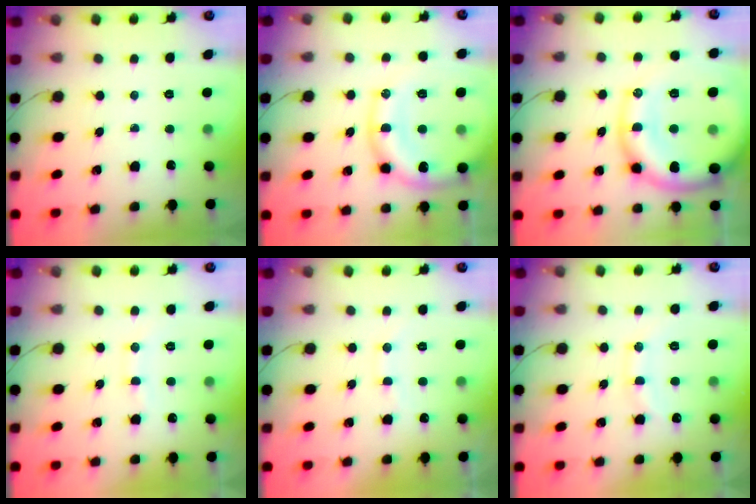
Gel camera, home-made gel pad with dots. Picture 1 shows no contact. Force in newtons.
{"total": 17.4, "press": 17.3, "slide": 1.5}
{"total": 21.7, "press": 21.7, "slide": 1.4}
{"total": 8.2, "press": 8.1, "slide": 1.0}
{"total": 7.0, "press": 6.9, "slide": 1.2}
{"total": 10.9, "press": 10.8, "slide": 0.9}